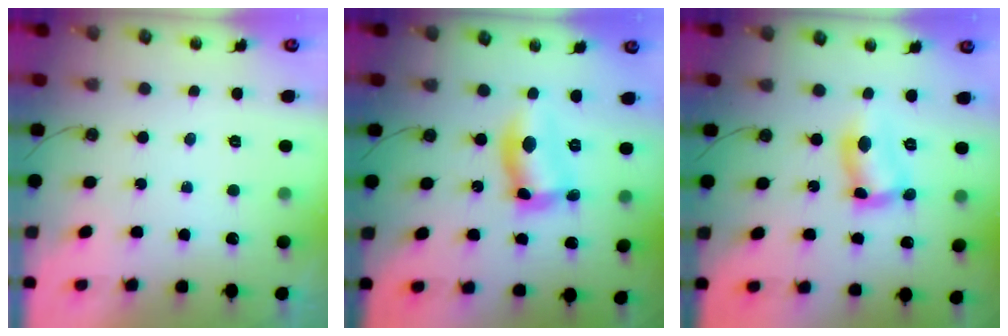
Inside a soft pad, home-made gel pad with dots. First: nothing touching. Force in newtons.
{"total": 10.3, "press": 10.3, "slide": 1.1}
{"total": 7.9, "press": 7.9, "slide": 0.4}